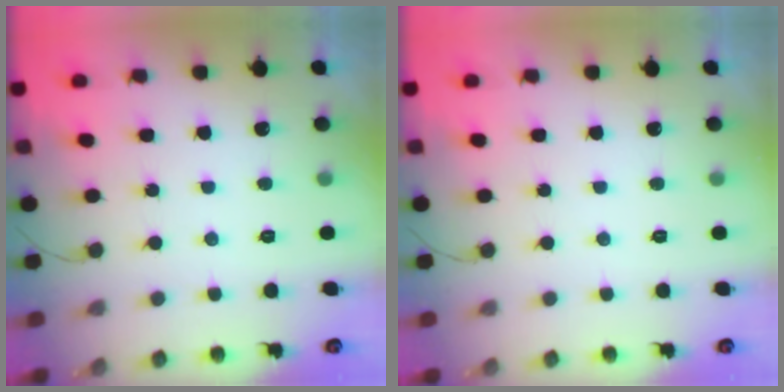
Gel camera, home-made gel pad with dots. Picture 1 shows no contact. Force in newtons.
{"total": 0.0}